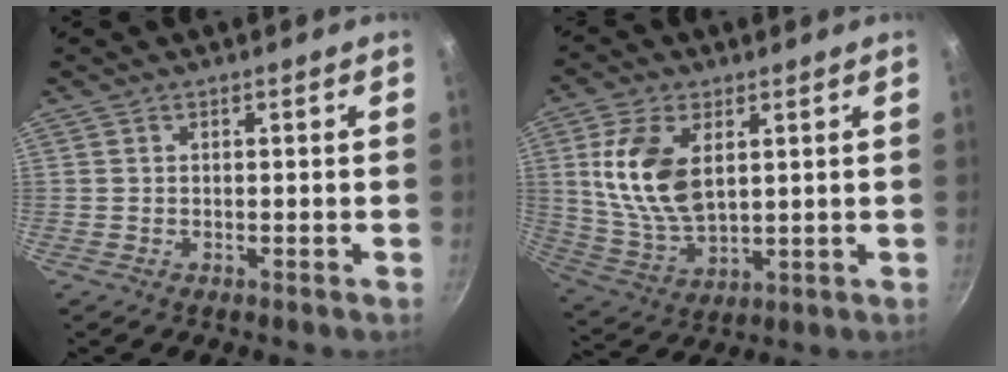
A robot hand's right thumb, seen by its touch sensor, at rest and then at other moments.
{"total": 13.8, "force": [3.5, 7.6, 11.0], "torque": [-0.216, -0.014, 0.079]}